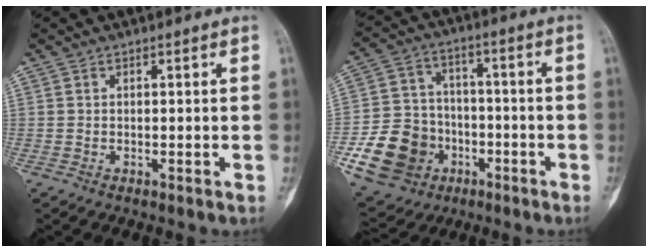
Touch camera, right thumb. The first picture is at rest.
{"total": 15.7, "force": [-5.6, 13.3, 6.2], "torque": [-0.105, 0.046, -0.087]}